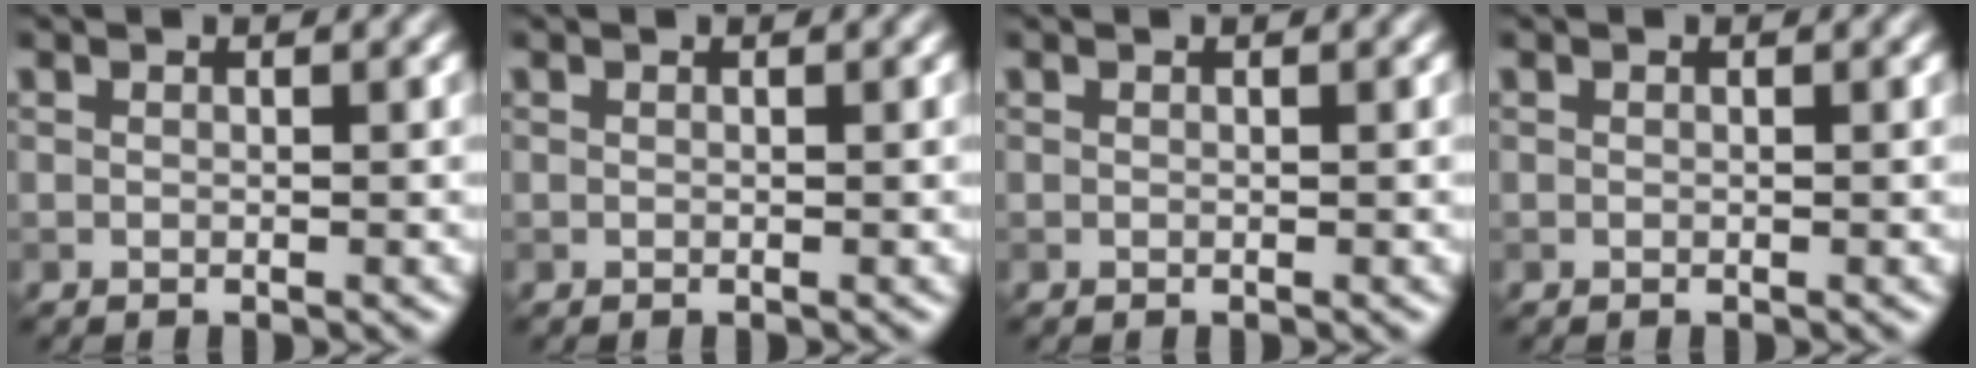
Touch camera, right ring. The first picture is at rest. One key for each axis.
{"total": 0.0}
{"total": 0.0}
{"total": 0.0}